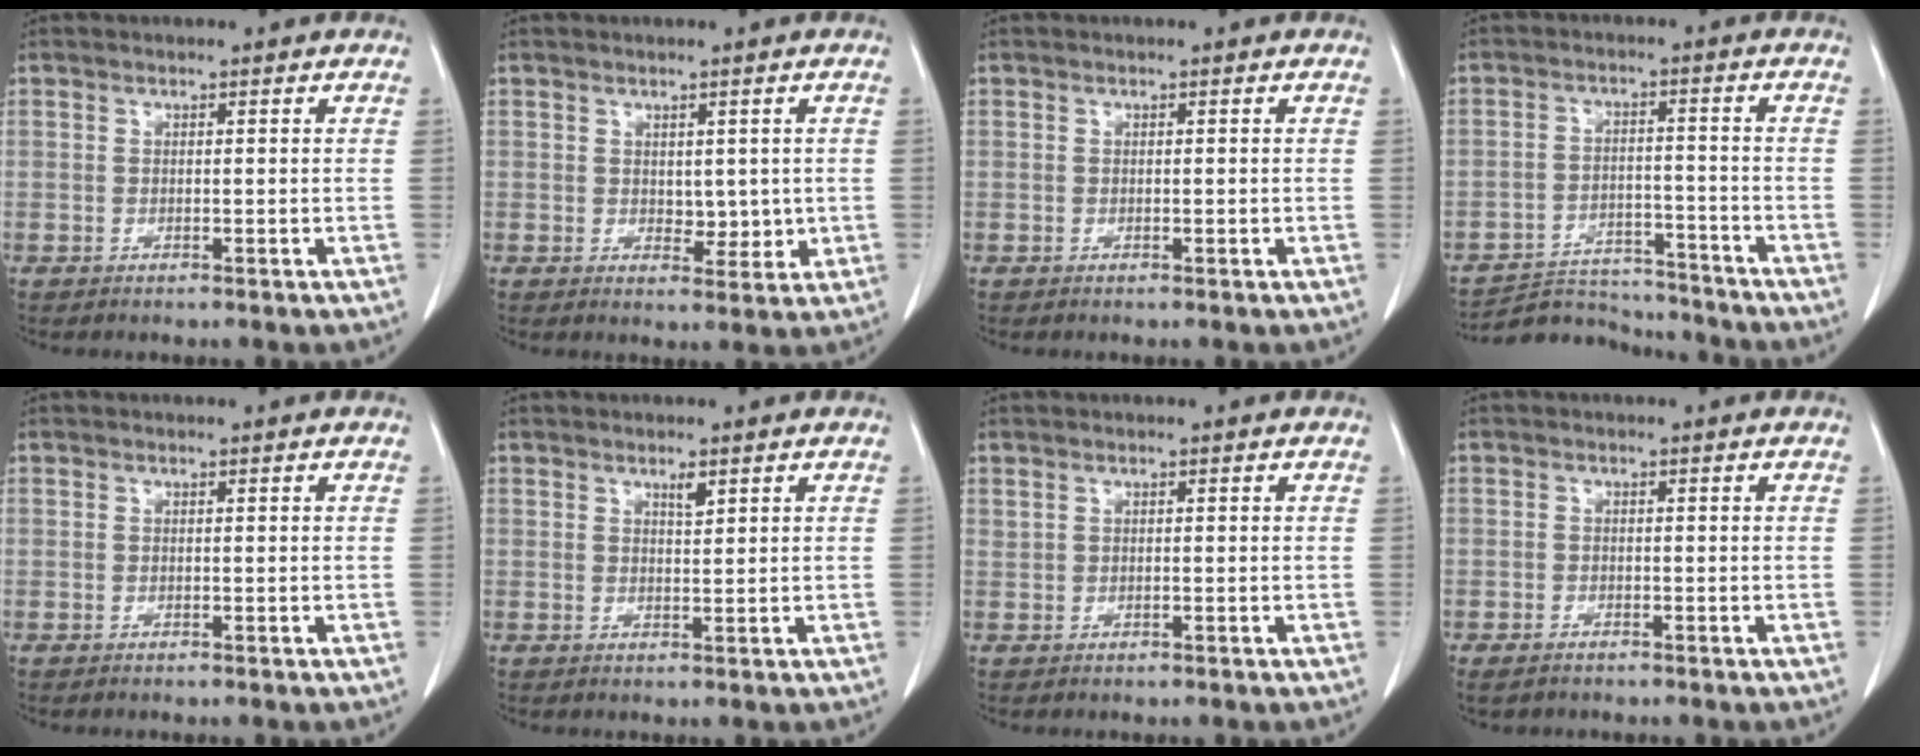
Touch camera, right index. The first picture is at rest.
{"total": 3.2, "force": [0.1, 2.1, 2.4], "torque": [-0.024, -0.005, 0.008]}
{"total": 0.0}
{"total": 9.8, "force": [-9.7, 1.5, 0.0], "torque": [0.004, 0.014, -0.152]}
{"total": 0.0}
{"total": 1.5, "force": [1.0, 0.3, 1.0], "torque": [-0.022, -0.004, 0.019]}
{"total": 0.0}
{"total": 2.1, "force": [-1.6, 1.1, 0.8], "torque": [-0.015, -0.001, -0.021]}